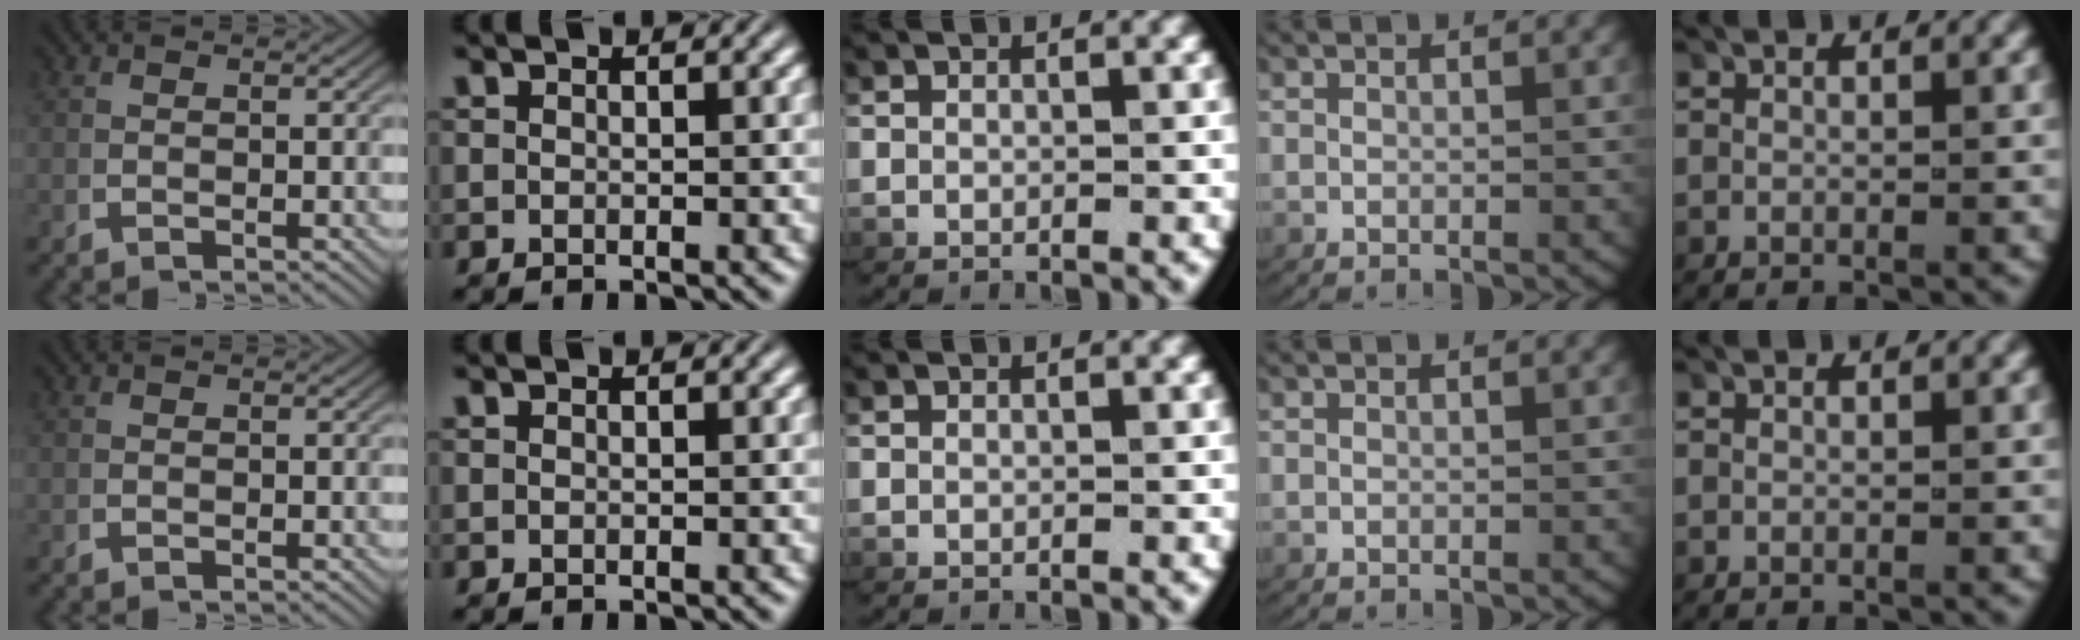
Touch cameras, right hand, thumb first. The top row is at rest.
{}